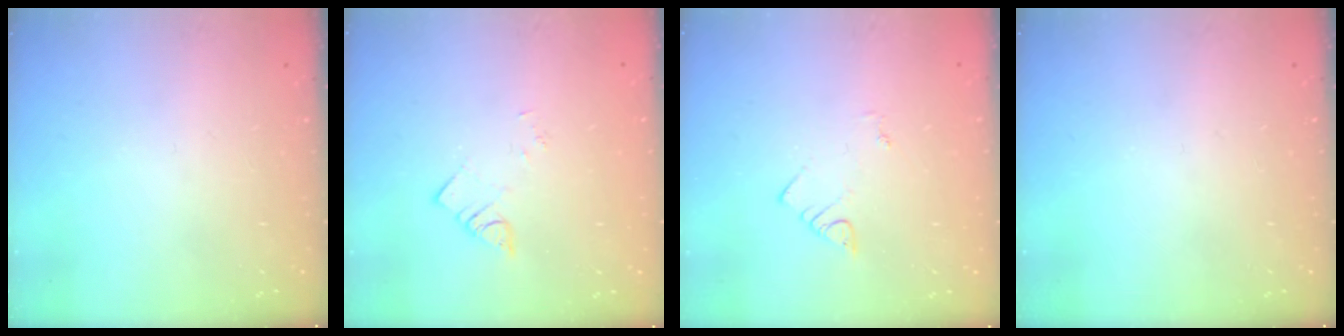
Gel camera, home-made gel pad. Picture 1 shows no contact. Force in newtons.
{"total": 2.2, "press": 2.1, "slide": 0.4}
{"total": 2.1, "press": 2.1, "slide": 0.3}
{"total": 0.0}